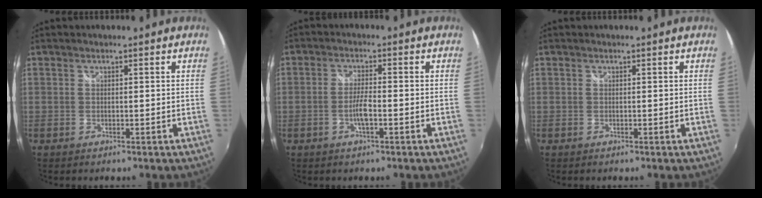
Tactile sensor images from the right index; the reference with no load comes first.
{"total": 3.7, "force": [-1.3, 0.6, 3.4], "torque": [-0.070, 0.001, -0.026]}
{"total": 0.0}